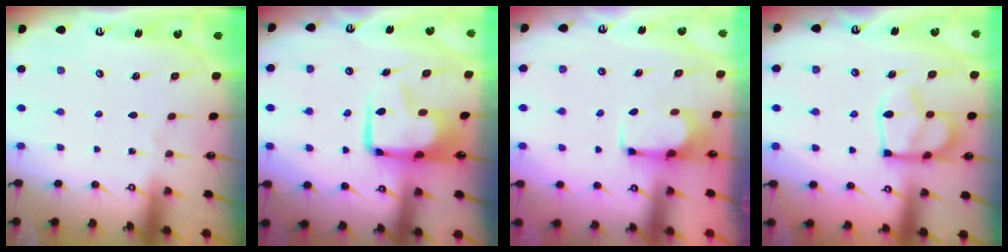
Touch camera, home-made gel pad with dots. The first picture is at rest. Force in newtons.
{"total": 10.6, "press": 10.4, "slide": 2.0}
{"total": 1.8, "press": 1.5, "slide": 0.9}
{"total": 13.7, "press": 13.6, "slide": 1.7}